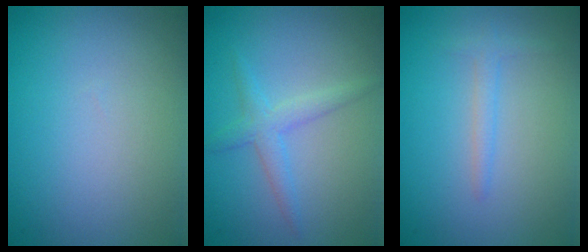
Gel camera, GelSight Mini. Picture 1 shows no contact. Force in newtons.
{"total": 2.1, "press": 2.1, "slide": 0.3}
{"total": 1.3, "press": 1.3, "slide": 0.1}